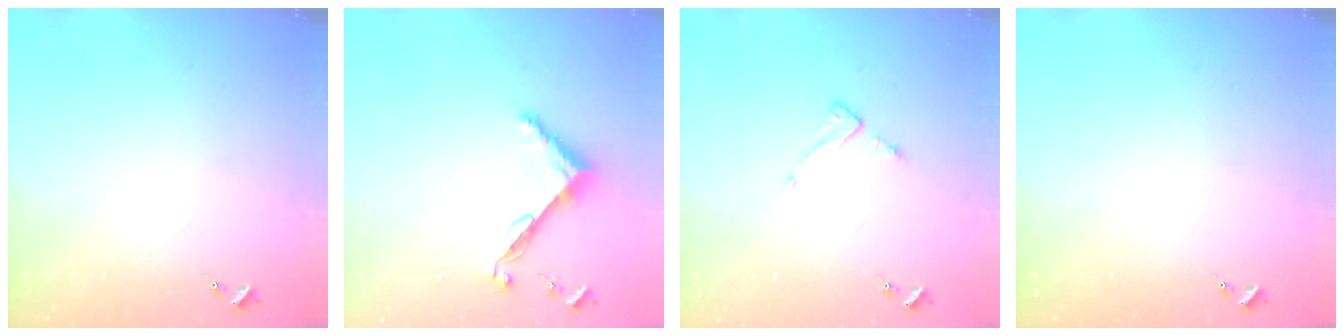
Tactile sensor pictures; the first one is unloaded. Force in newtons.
{"total": 9.0, "press": 9.0, "slide": 0.6}
{"total": 3.9, "press": 3.9, "slide": 0.5}
{"total": 0.0}